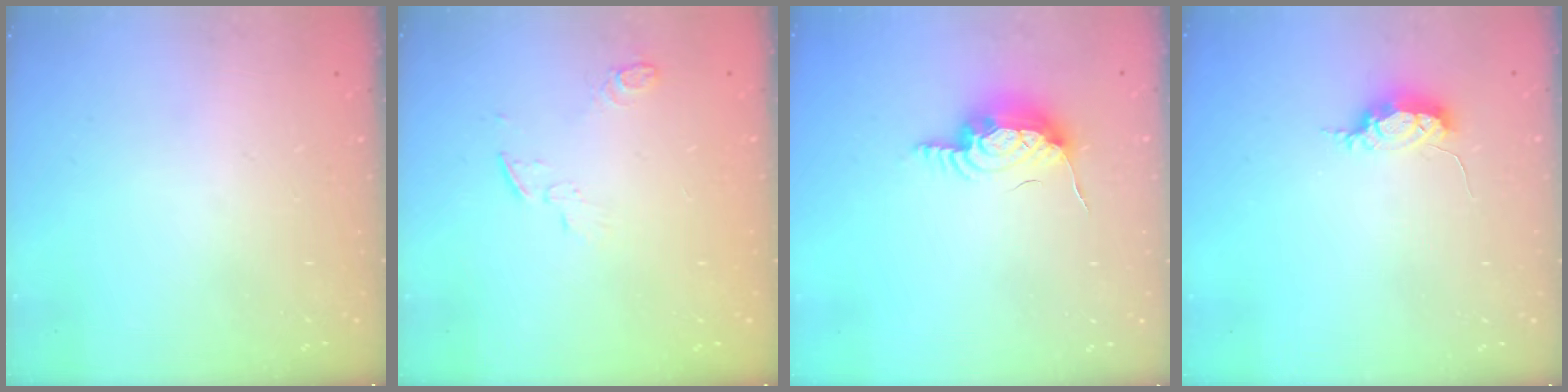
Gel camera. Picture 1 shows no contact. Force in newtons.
{"total": 4.7, "press": 4.7, "slide": 0.6}
{"total": 12.5, "press": 11.5, "slide": 4.8}
{"total": 4.8, "press": 4.7, "slide": 0.9}